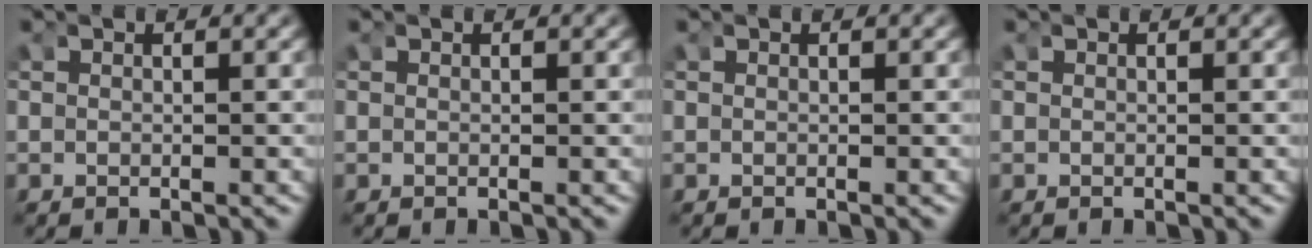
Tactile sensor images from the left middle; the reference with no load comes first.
{"total": 0.0}
{"total": 0.0}
{"total": 0.0}